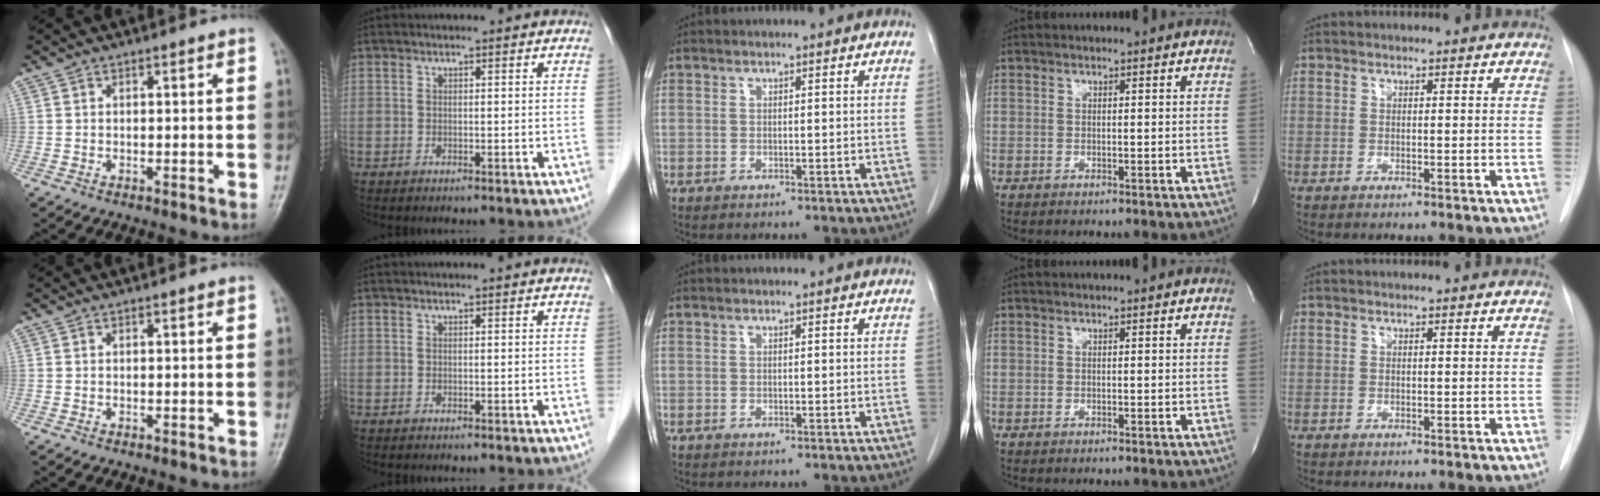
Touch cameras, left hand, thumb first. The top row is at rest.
{}